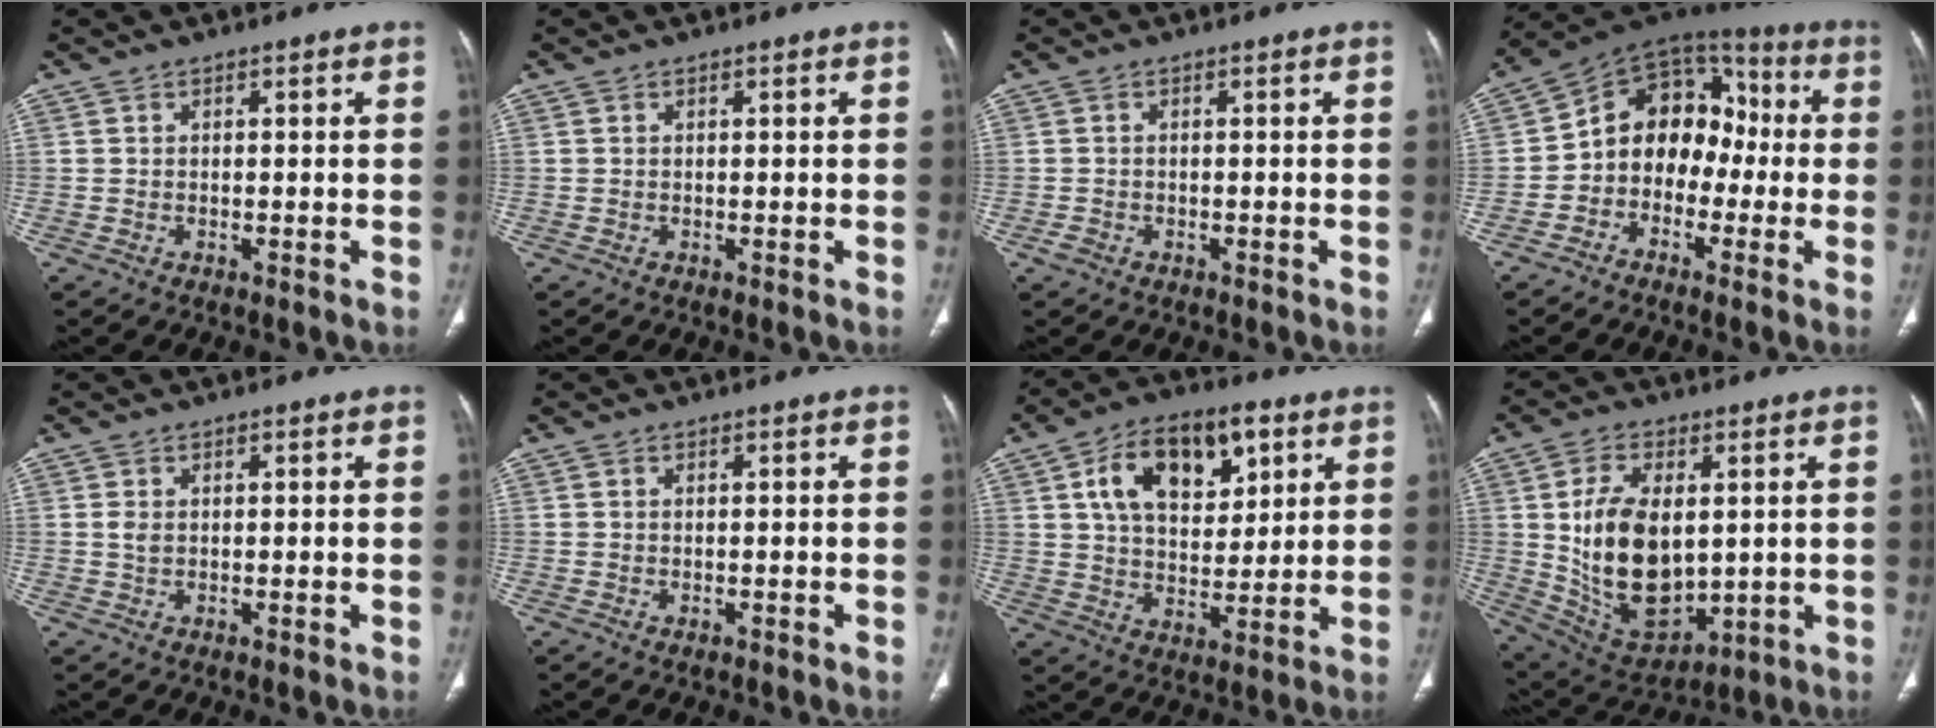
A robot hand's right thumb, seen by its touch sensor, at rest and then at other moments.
{"total": 0.0}
{"total": 1.4, "force": [-0.7, 1.1, 0.6], "torque": [-0.012, 0.004, -0.013]}
{"total": 13.5, "force": [-1.7, 10.7, 8.1], "torque": [-0.074, 0.061, -0.047]}
{"total": 1.7, "force": [0.4, 1.0, 1.3], "torque": [-0.023, -0.003, 0.010]}
{"total": 0.6, "force": [0.0, 0.3, 0.5], "torque": [-0.012, -0.003, 0.003]}
{"total": 16.8, "force": [6.7, 9.8, 11.9], "torque": [-0.155, -0.011, 0.114]}
{"total": 18.3, "force": [1.5, 10.8, 14.7], "torque": [-0.242, -0.015, 0.052]}